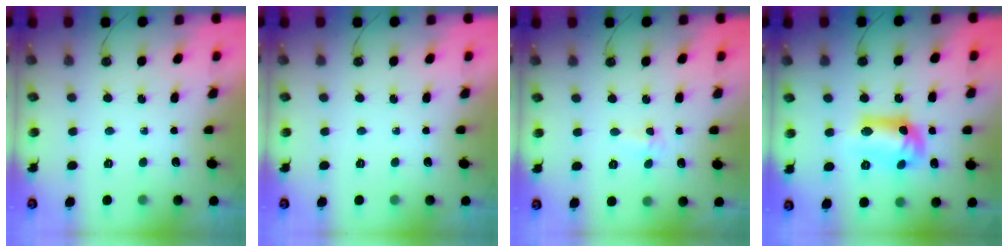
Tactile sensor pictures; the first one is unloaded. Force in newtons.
{"total": 0.0}
{"total": 2.5, "press": 2.4, "slide": 0.9}
{"total": 14.2, "press": 13.6, "slide": 4.0}